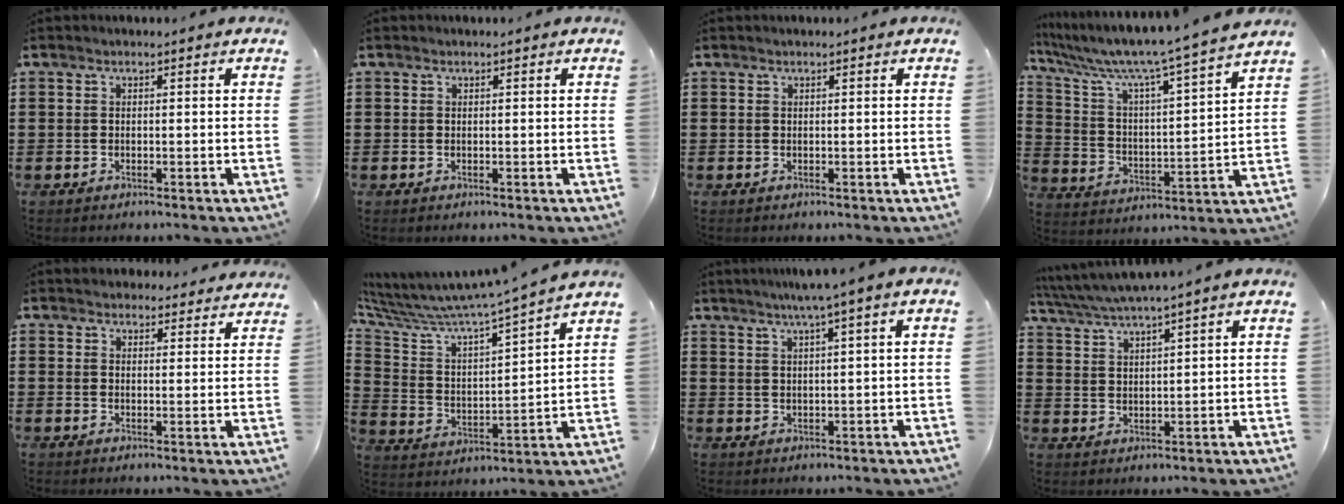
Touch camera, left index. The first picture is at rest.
{"total": 0.0}
{"total": 0.0}
{"total": 7.7, "force": [6.7, -0.4, 3.6], "torque": [-0.103, -0.058, 0.103]}
{"total": 2.7, "force": [2.6, 0.8, -0.2], "torque": [0.003, -0.009, 0.048]}
{"total": 6.8, "force": [6.5, 0.0, 2.0], "torque": [-0.077, -0.059, 0.101]}
{"total": 3.1, "force": [1.5, -0.6, 2.6], "torque": [-0.052, -0.002, 0.023]}
{"total": 3.2, "force": [2.8, -0.4, 1.5], "torque": [-0.039, -0.012, 0.048]}